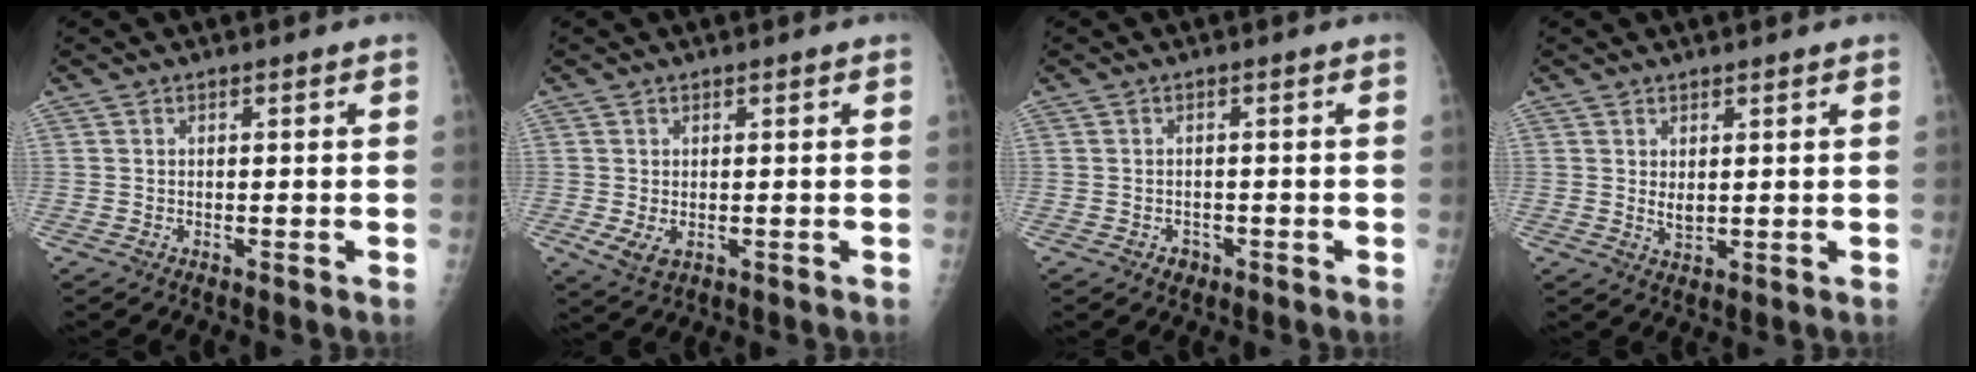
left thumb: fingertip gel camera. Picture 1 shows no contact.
{"total": 3.5, "force": [0.2, 1.9, 3.0], "torque": [-0.051, -0.006, 0.014]}
{"total": 1.3, "force": [-0.6, 1.1, 0.3], "torque": [0.000, 0.004, -0.007]}
{"total": 2.8, "force": [1.3, 1.2, 2.2], "torque": [-0.036, -0.016, 0.027]}